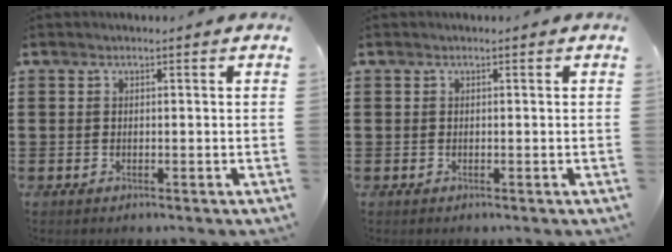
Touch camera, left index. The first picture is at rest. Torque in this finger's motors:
{"motor_torque": [0.00, 0.00, 0.00, 0.00]}